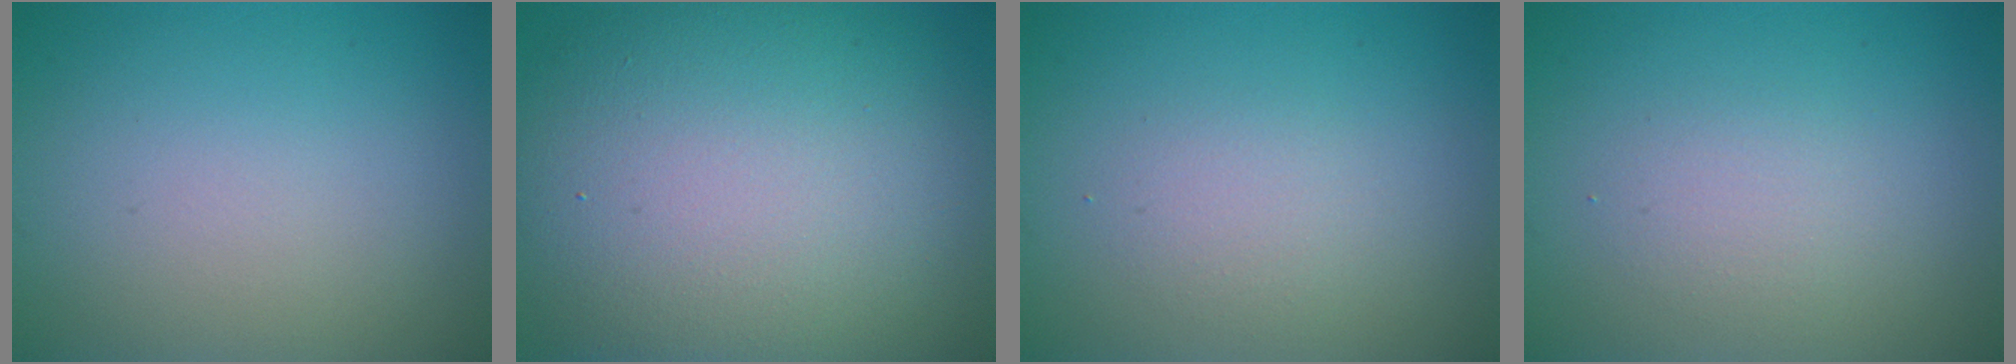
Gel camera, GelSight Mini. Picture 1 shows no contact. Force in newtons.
{"total": 14.8, "press": 14.8, "slide": 1.1}
{"total": 1.6, "press": 1.6, "slide": 0.0}
{"total": 1.7, "press": 1.6, "slide": 0.1}